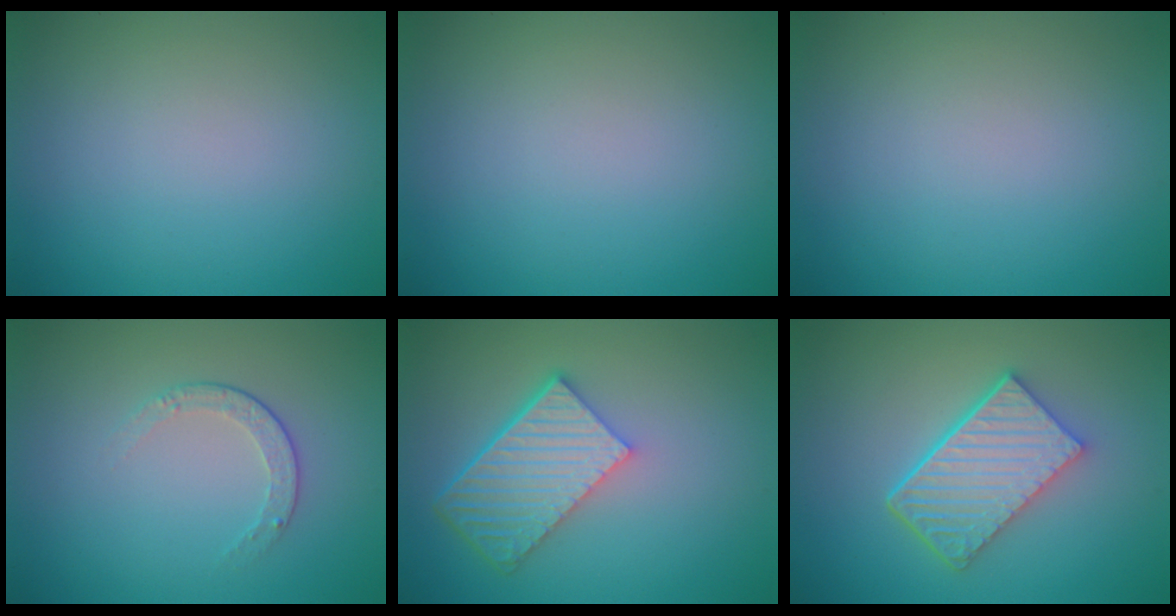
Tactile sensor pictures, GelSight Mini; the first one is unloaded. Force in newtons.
{"total": 0.0}
{"total": 0.0}
{"total": 1.6, "press": 1.2, "slide": 1.1}
{"total": 6.7, "press": 4.8, "slide": 4.6}
{"total": 6.0, "press": 4.4, "slide": 4.1}